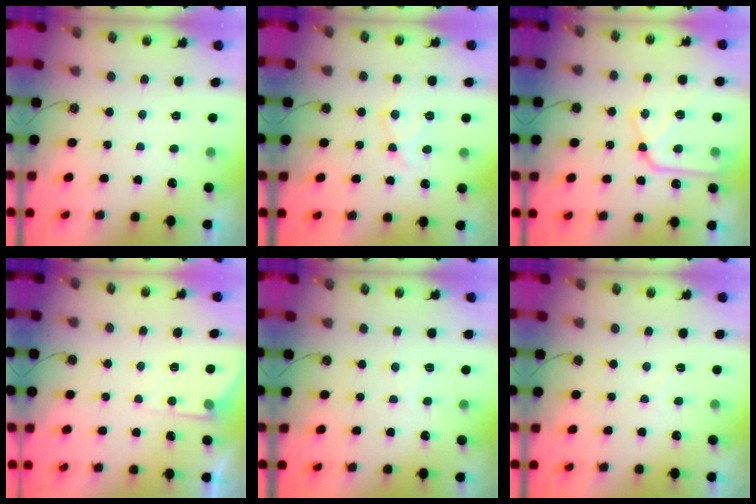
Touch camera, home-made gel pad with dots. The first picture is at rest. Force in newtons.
{"total": 10.0, "press": 10.0, "slide": 0.9}
{"total": 17.9, "press": 17.8, "slide": 1.6}
{"total": 4.5, "press": 4.4, "slide": 0.6}
{"total": 4.6, "press": 4.6, "slide": 0.4}
{"total": 4.7, "press": 4.6, "slide": 0.6}